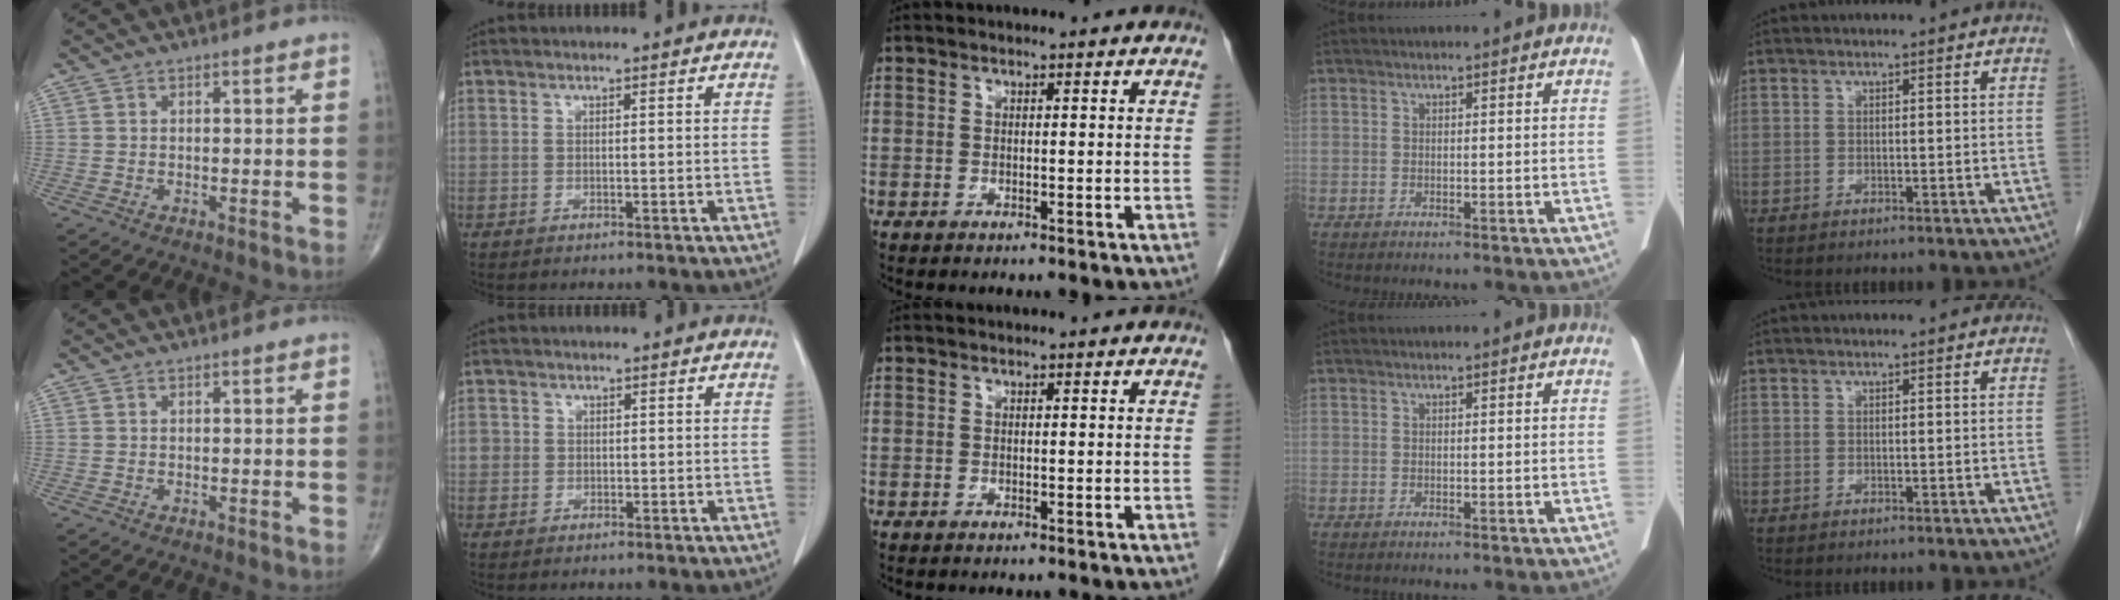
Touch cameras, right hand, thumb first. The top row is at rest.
{"index": {"total": 1.7, "force": [-0.1, 1.7, 0.2], "torque": [0.009, 0.008, -0.002]}}